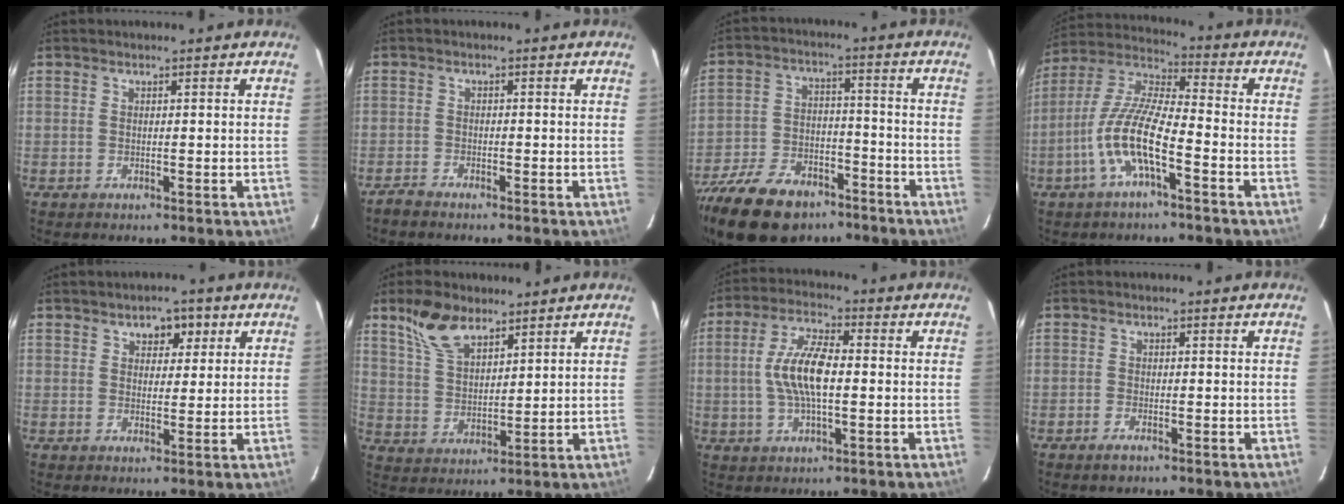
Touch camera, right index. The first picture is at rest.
{"total": 2.2, "force": [-2.0, 0.5, 0.5], "torque": [-0.021, -0.002, -0.042]}
{"total": 21.0, "force": [-14.7, 11.2, 9.8], "torque": [-0.230, 0.000, -0.232]}
{"total": 11.9, "force": [-5.1, 2.5, 10.5], "torque": [-0.222, 0.000, -0.102]}
{"total": 4.5, "force": [2.2, 3.0, 2.5], "torque": [-0.029, 0.010, 0.032]}
{"total": 9.1, "force": [6.3, 4.3, 4.9], "torque": [-0.096, 0.018, 0.128]}
{"total": 9.7, "force": [-0.4, 3.5, 9.1], "torque": [-0.181, 0.009, -0.007]}
{"total": 2.0, "force": [-1.5, 0.9, 1.0], "torque": [-0.024, -0.001, -0.028]}